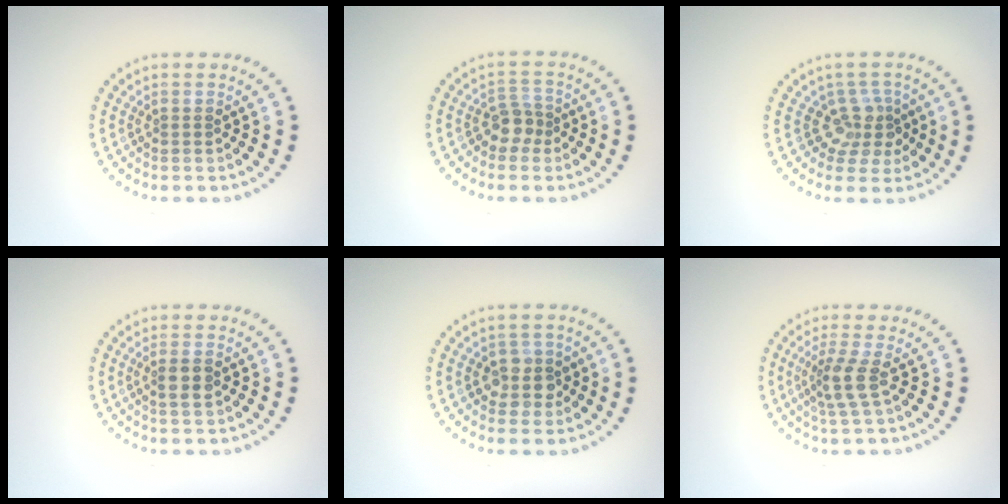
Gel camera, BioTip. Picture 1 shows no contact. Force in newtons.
{"total": 2.1, "press": 1.8, "slide": 1.1}
{"total": 3.0, "press": 2.2, "slide": 2.1}
{"total": 1.9, "press": 1.8, "slide": 0.5}
{"total": 2.8, "press": 2.5, "slide": 1.2}
{"total": 2.6, "press": 2.0, "slide": 1.8}